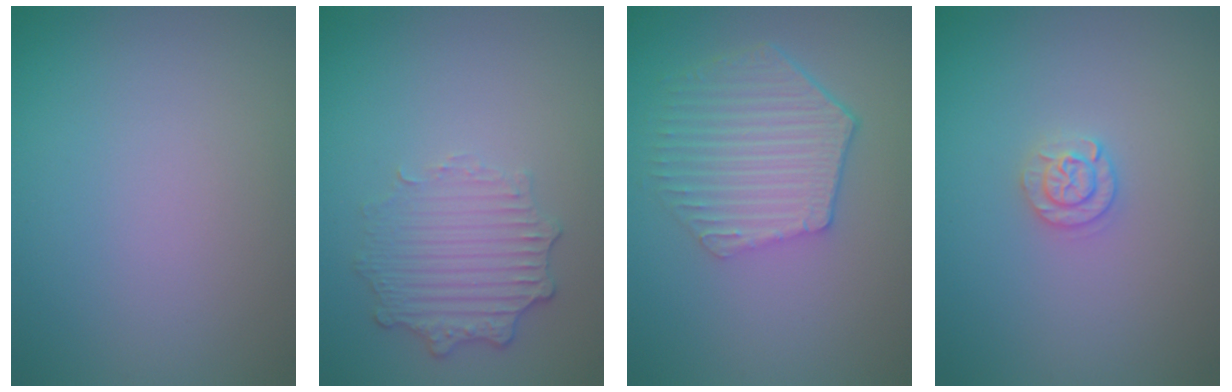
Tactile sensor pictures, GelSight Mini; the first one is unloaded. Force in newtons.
{"total": 2.9, "press": 2.4, "slide": 1.6}
{"total": 5.5, "press": 4.2, "slide": 3.6}
{"total": 1.7, "press": 1.7, "slide": 0.3}